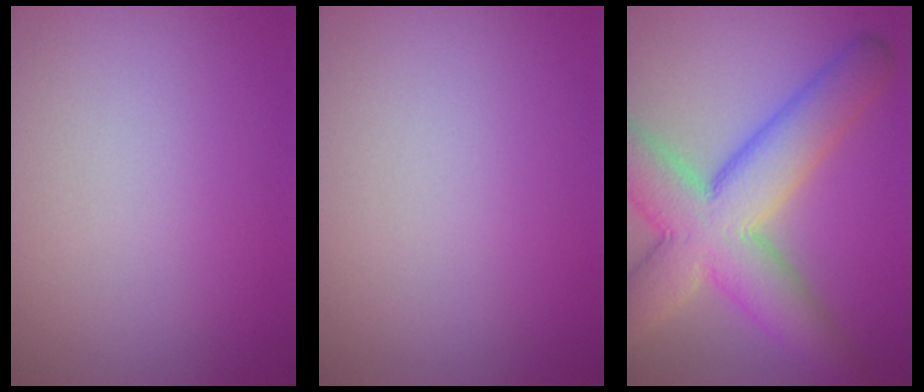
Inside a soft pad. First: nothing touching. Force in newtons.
{"total": 0.0}
{"total": 10.2, "press": 10.2, "slide": 0.5}